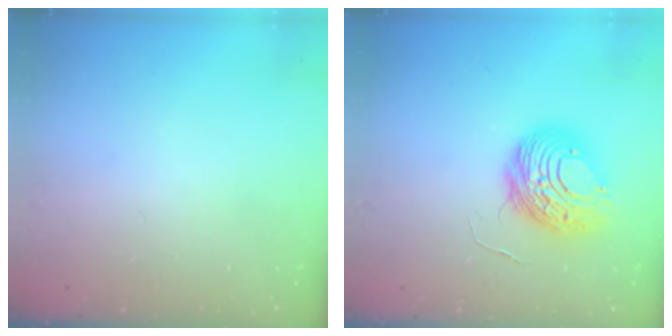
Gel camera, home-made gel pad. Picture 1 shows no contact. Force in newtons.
{"total": 10.7, "press": 10.6, "slide": 1.2}